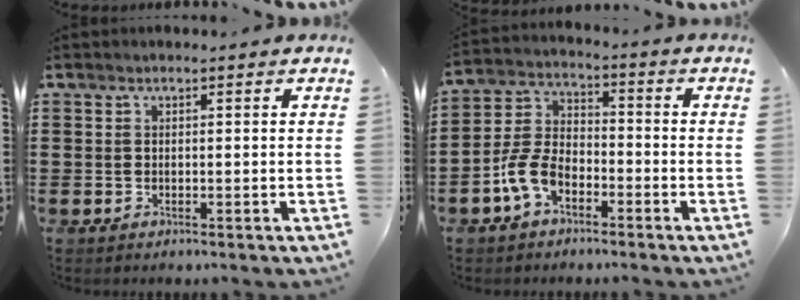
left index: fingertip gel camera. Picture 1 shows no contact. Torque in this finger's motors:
{"motor_torque": [1.33, 0.81, 0.37, 0.10]}